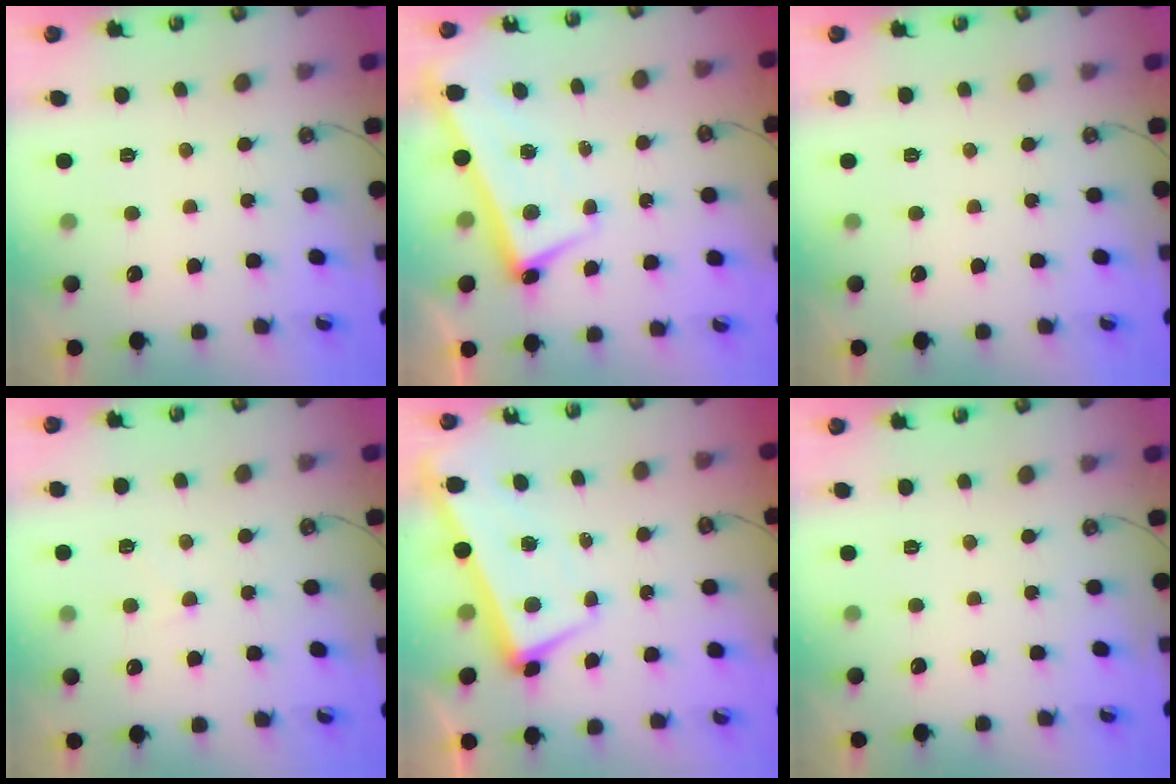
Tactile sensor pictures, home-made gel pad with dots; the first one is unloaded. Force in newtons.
{"total": 2.7, "press": 2.6, "slide": 0.8}
{"total": 0.0}
{"total": 4.7, "press": 4.7, "slide": 0.7}
{"total": 2.2, "press": 1.4, "slide": 1.7}
{"total": 0.0}